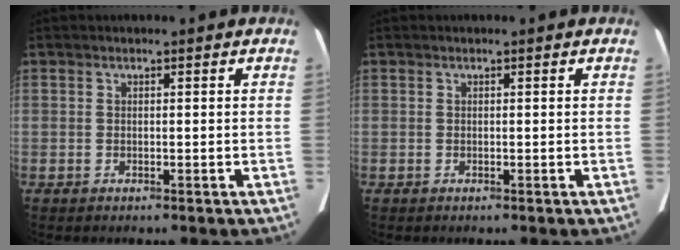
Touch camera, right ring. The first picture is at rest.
{"total": 0.0}